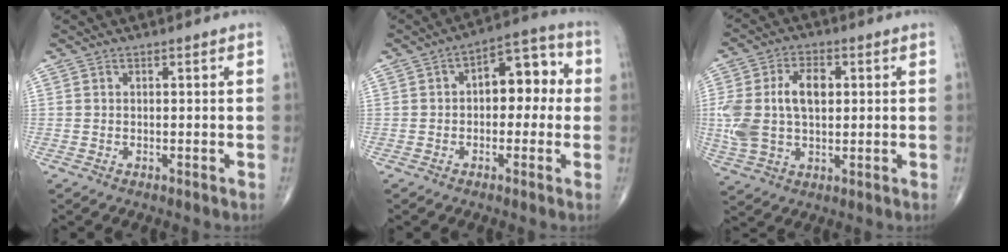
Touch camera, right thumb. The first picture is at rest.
{"total": 9.6, "force": [0.6, 5.8, 7.7], "torque": [-0.067, 0.033, -0.003]}
{"total": 12.7, "force": [1.5, 7.7, 10.0], "torque": [-0.201, 0.016, 0.032]}